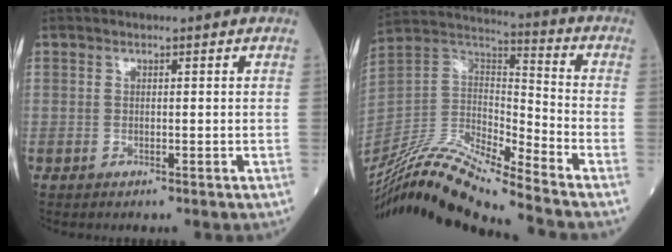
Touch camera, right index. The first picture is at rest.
{"total": 16.9, "force": [-14.9, -0.4, 7.9], "torque": [-0.156, 0.019, -0.282]}